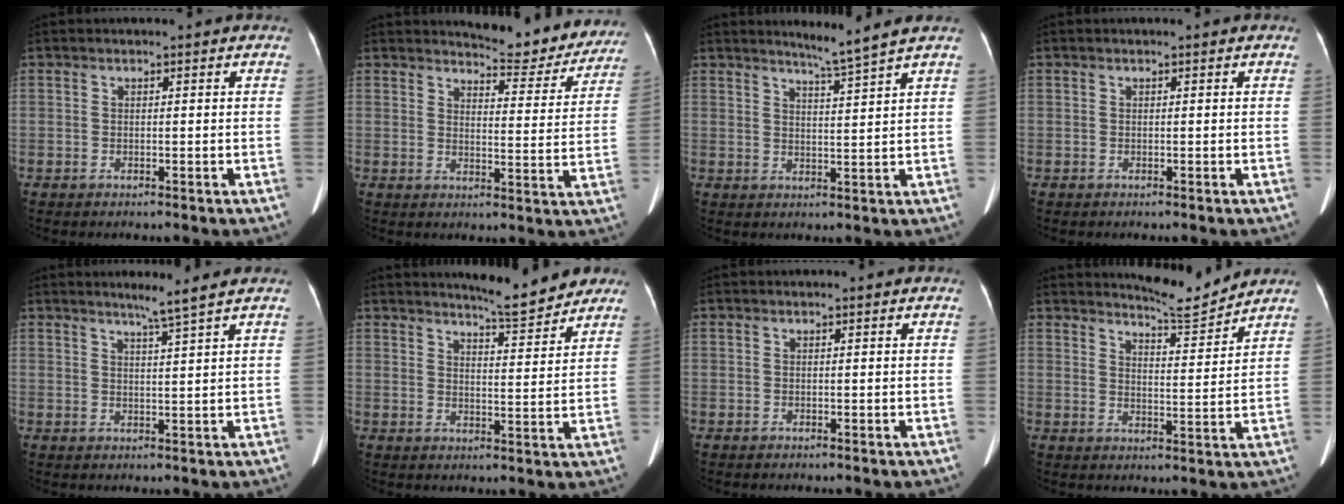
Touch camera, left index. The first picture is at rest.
{"total": 11.3, "force": [10.9, 2.1, 2.1], "torque": [-0.015, -0.032, 0.120]}
{"total": 4.1, "force": [3.4, -1.9, 1.3], "torque": [-0.029, -0.019, 0.065]}
{"total": 0.0}
{"total": 3.2, "force": [2.4, -1.3, 1.7], "torque": [-0.034, -0.011, 0.048]}
{"total": 8.0, "force": [7.5, 0.8, 2.5], "torque": [-0.042, -0.008, 0.096]}
{"total": 0.0}
{"total": 5.8, "force": [5.8, -0.6, 0.4], "torque": [-0.021, -0.025, 0.090]}